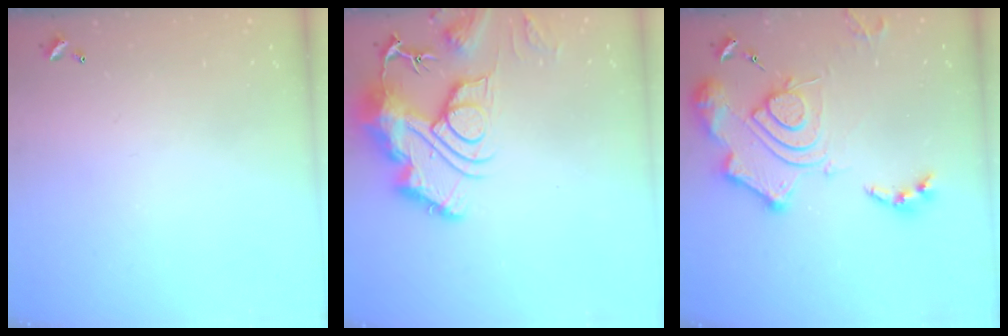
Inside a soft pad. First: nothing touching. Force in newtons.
{"total": 17.8, "press": 17.8, "slide": 1.8}
{"total": 18.3, "press": 18.2, "slide": 1.7}